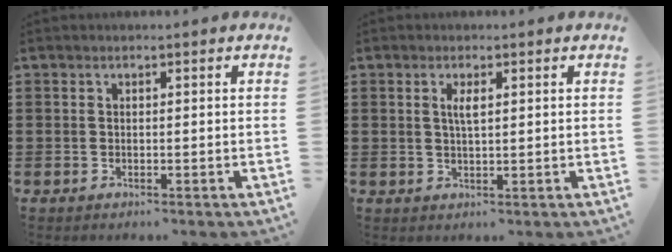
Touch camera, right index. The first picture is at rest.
{"total": 2.2, "force": [0.6, 0.5, 2.0], "torque": [-0.040, 0.003, 0.009]}